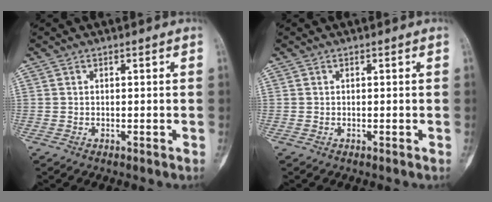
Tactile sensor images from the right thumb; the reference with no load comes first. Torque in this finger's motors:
{"motor_torque": [-0.26, 0.01, -0.09, 0.03, -0.04]}